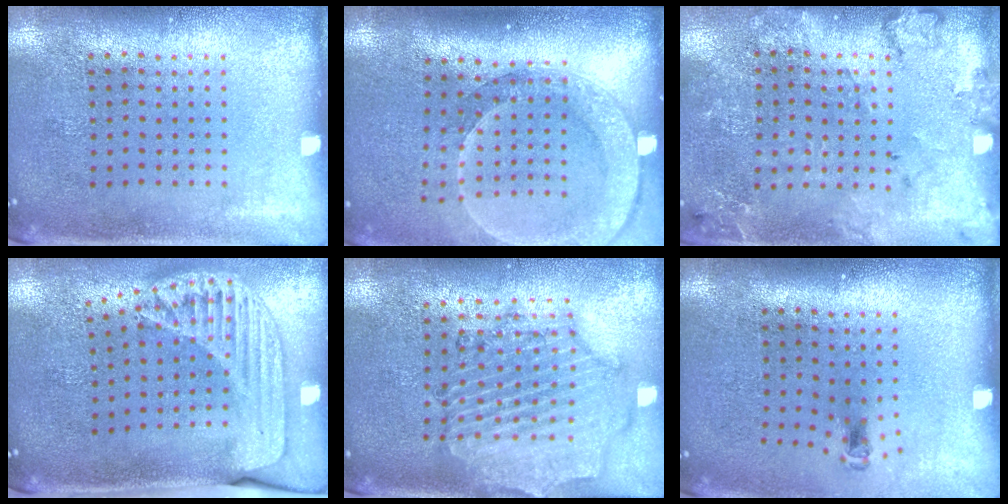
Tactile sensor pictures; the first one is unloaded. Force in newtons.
{"total": 2.5, "press": 2.0, "slide": 1.5}
{"total": 1.8, "press": 1.7, "slide": 0.4}
{"total": 1.8, "press": 1.6, "slide": 0.9}
{"total": 1.6, "press": 1.6, "slide": 0.3}
{"total": 0.6, "press": 0.3, "slide": 0.5}